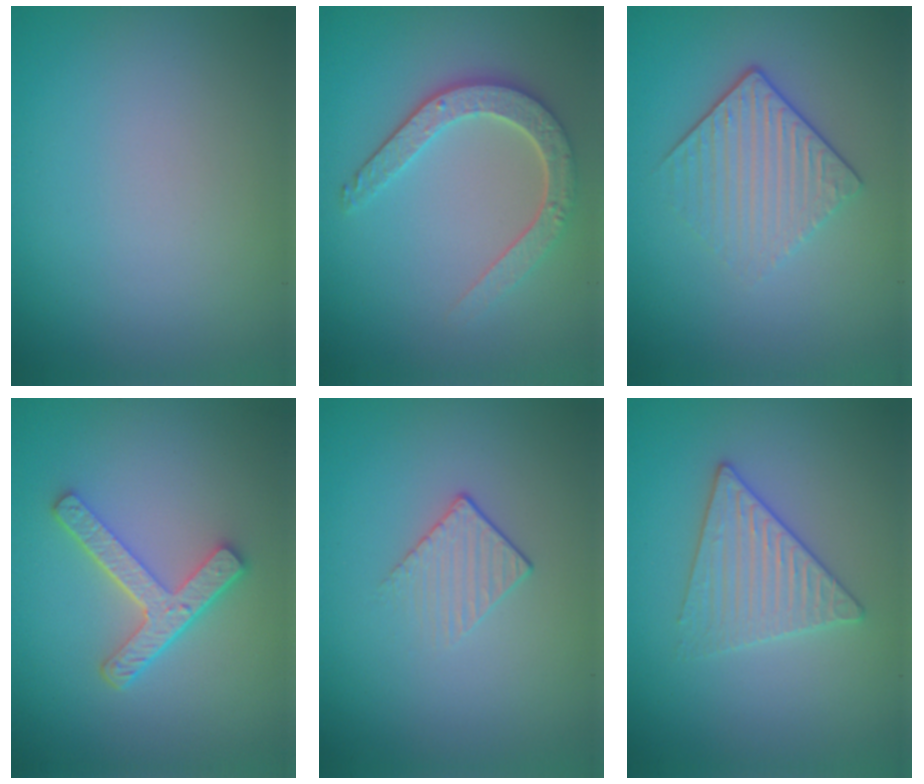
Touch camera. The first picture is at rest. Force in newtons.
{"total": 4.1, "press": 3.4, "slide": 2.3}
{"total": 3.9, "press": 3.1, "slide": 2.3}
{"total": 4.4, "press": 3.3, "slide": 2.9}
{"total": 1.5, "press": 0.9, "slide": 1.2}
{"total": 3.2, "press": 3.2, "slide": 0.6}